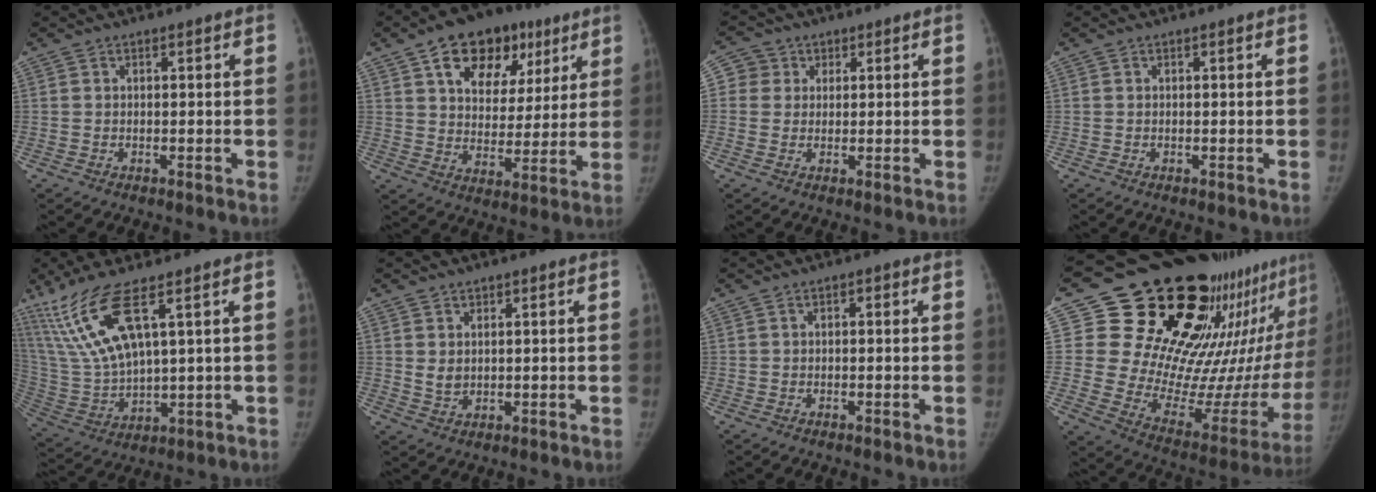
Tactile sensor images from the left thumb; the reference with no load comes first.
{"total": 18.5, "force": [9.5, 11.7, 10.7], "torque": [-0.112, -0.012, 0.144]}
{"total": 3.9, "force": [1.2, 3.7, 0.1], "torque": [0.019, 0.002, 0.018]}
{"total": 0.0}
{"total": 14.2, "force": [7.7, 3.4, 11.5], "torque": [-0.264, -0.036, 0.174]}
{"total": 2.5, "force": [1.2, 1.8, 1.3], "torque": [-0.019, -0.014, 0.034]}
{"total": 0.6, "force": [0.0, 0.3, 0.4], "torque": [0.000, -0.004, -0.004]}
{"total": 34.3, "force": [22.0, 14.5, 21.9], "torque": [-0.272, -0.102, 0.321]}